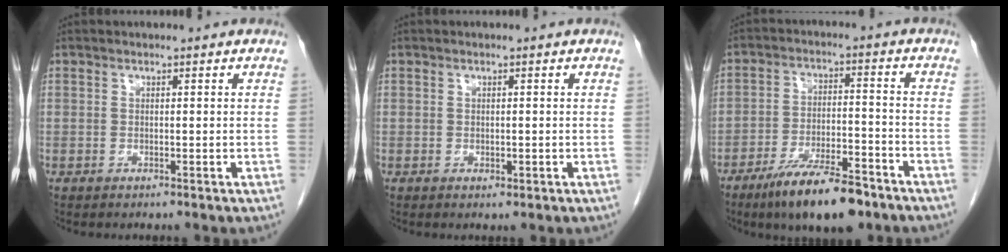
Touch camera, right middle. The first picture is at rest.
{"total": 0.8, "force": [-0.2, 0.5, 0.6], "torque": [-0.008, -0.001, -0.001]}
{"total": 12.1, "force": [-8.7, 2.8, 7.9], "torque": [-0.131, -0.011, -0.146]}